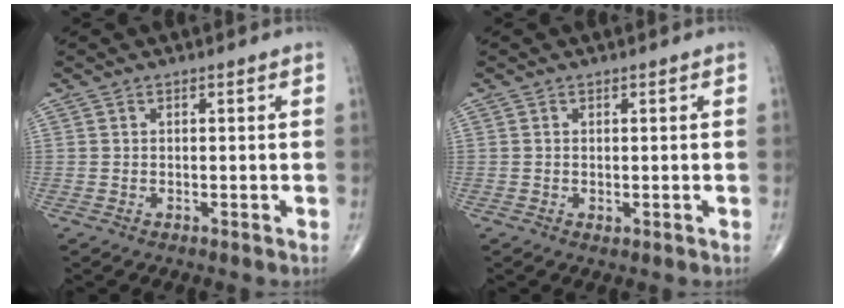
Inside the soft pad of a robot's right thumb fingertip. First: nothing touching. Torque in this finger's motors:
{"motor_torque": [-0.36, -0.07, -0.14, 0.02, -0.01]}